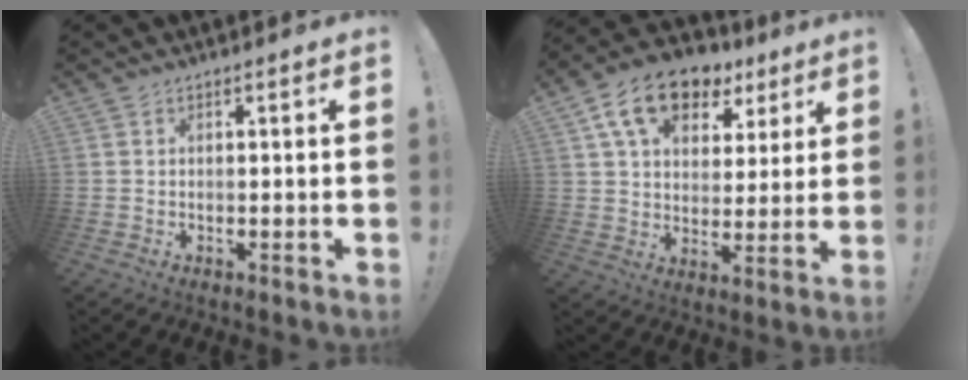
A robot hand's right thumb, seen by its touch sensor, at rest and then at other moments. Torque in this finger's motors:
{"motor_torque": [1.49, 3.05, 0.65, -0.18, 0.06]}